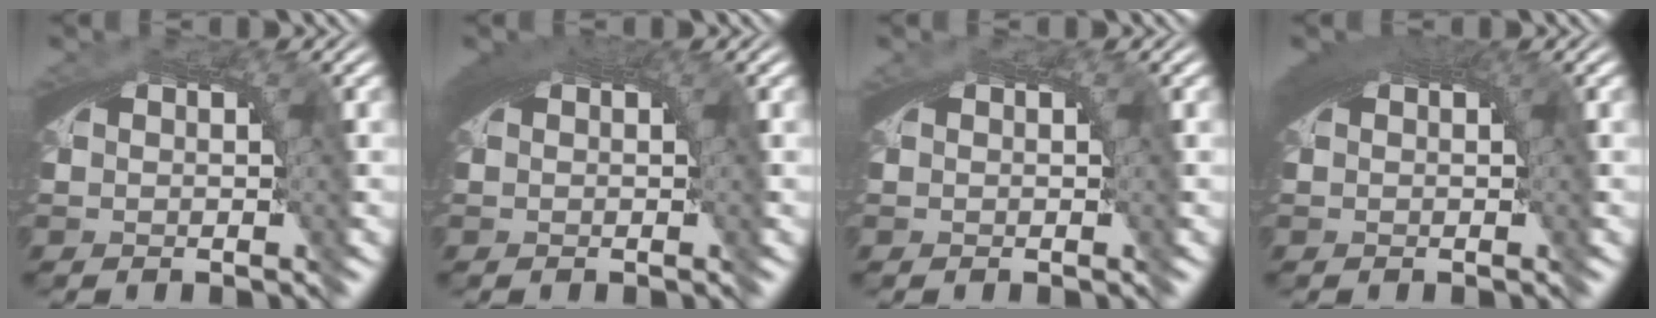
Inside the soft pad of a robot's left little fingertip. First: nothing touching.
{"total": 2.0, "force": [0.8, 0.3, 1.8], "torque": [-0.024, 0.006, 0.012]}
{"total": 0.0}
{"total": 2.5, "force": [1.1, 0.5, 2.2], "torque": [-0.026, 0.007, 0.015]}